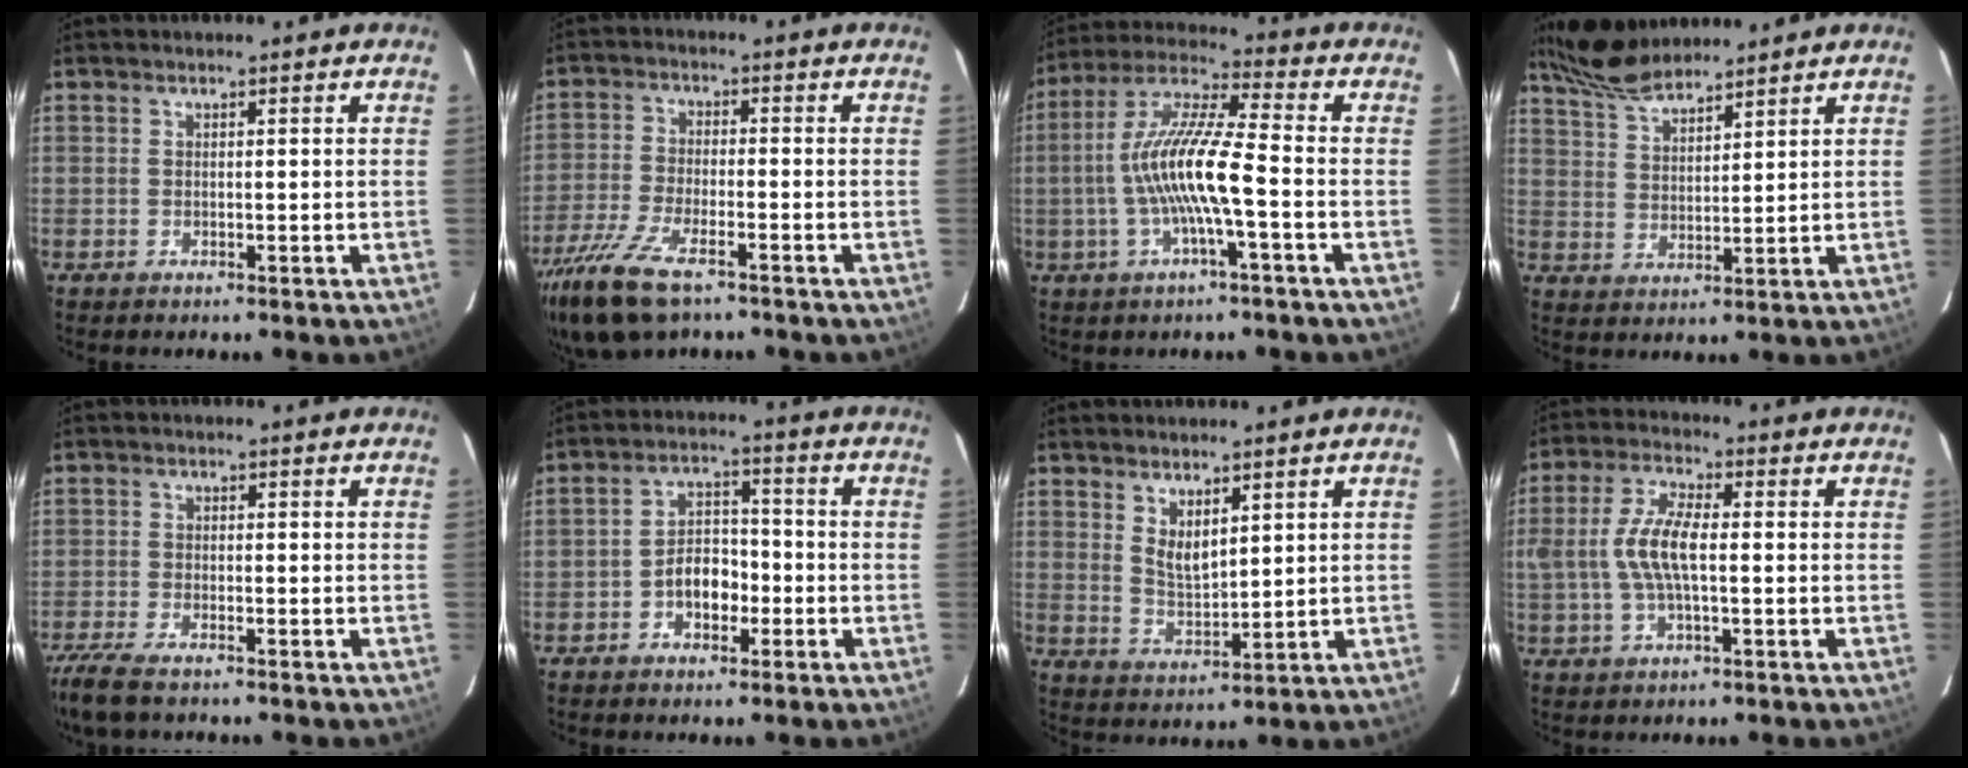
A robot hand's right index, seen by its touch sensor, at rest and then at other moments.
{"total": 13.1, "force": [-8.9, 4.4, 8.5], "torque": [-0.200, -0.035, -0.175]}
{"total": 12.7, "force": [-2.5, 1.1, 12.4], "torque": [-0.245, 0.009, -0.050]}
{"total": 8.7, "force": [7.8, 1.9, 3.3], "torque": [-0.074, 0.018, 0.153]}
{"total": 7.5, "force": [-5.9, 1.7, 4.3], "torque": [-0.116, -0.029, -0.117]}
{"total": 6.0, "force": [-2.5, 4.0, 3.7], "torque": [-0.067, 0.020, -0.038]}
{"total": 5.2, "force": [3.1, 2.2, 3.6], "torque": [-0.059, -0.006, 0.060]}
{"total": 8.6, "force": [-0.4, 3.1, 8.1], "torque": [-0.164, 0.010, -0.007]}